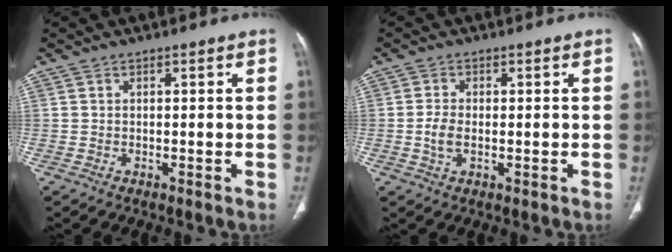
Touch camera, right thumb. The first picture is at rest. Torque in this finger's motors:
{"motor_torque": [-0.28, 0.42, 0.24, 0.43, 0.13]}